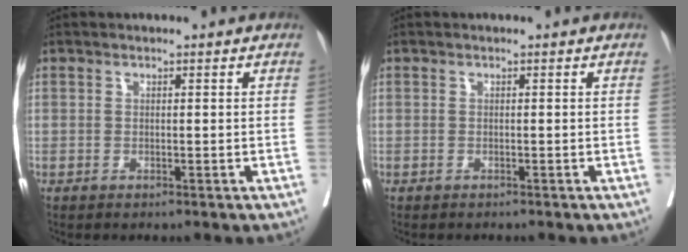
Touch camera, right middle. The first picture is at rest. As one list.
[{"total": 1.0, "force": [-0.9, 0.3, 0.3], "torque": [-0.009, -0.002, -0.014]}]